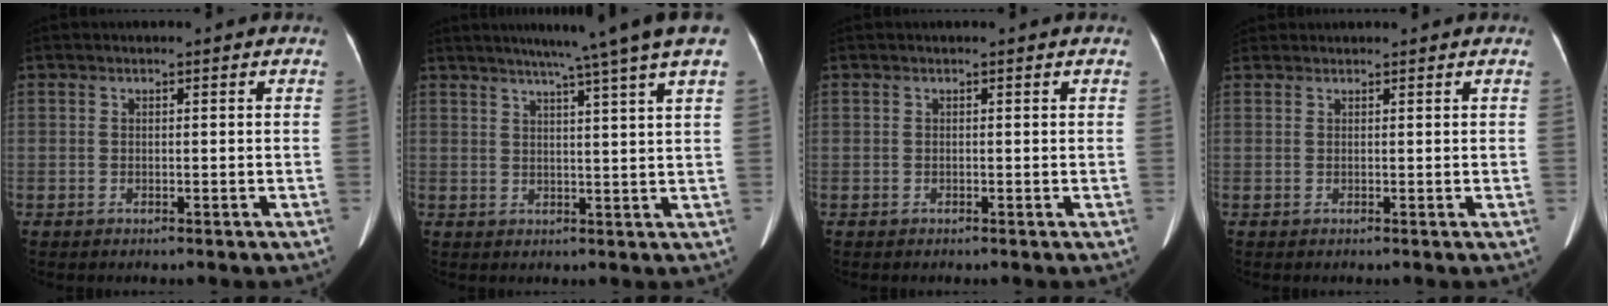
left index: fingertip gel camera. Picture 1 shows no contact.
{"total": 10.9, "force": [8.1, -1.6, 7.1], "torque": [-0.102, 0.011, 0.091]}
{"total": 0.0}
{"total": 2.0, "force": [1.9, 0.3, 0.2], "torque": [-0.012, 0.020, 0.038]}